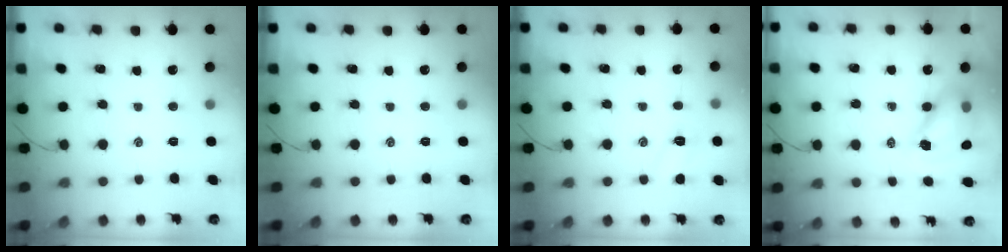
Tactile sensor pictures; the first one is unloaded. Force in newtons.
{"total": 0.0}
{"total": 4.0, "press": 3.9, "slide": 1.0}
{"total": 9.1, "press": 8.7, "slide": 2.6}